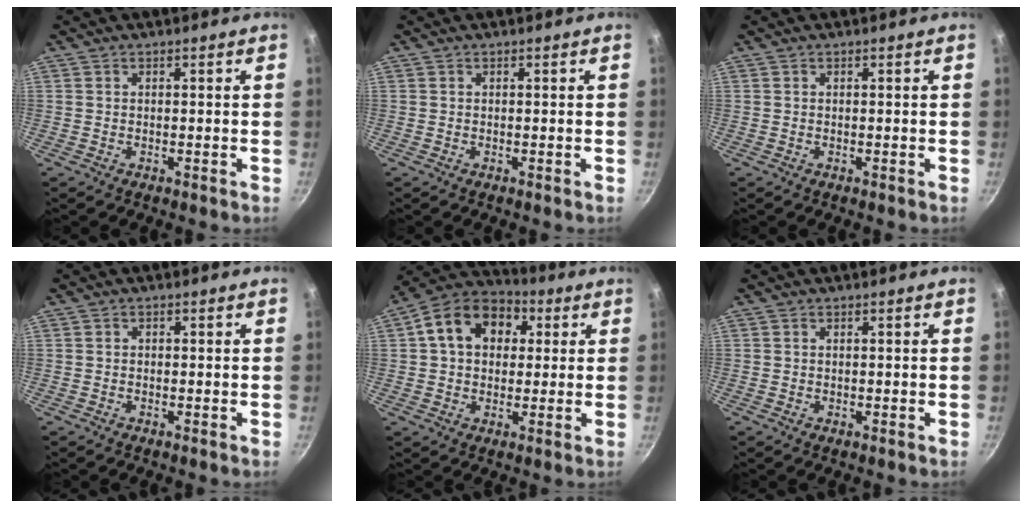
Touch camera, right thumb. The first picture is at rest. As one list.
[{"total": 0.0}, {"total": 0.0}, {"total": 0.7, "force": [-0.1, 0.7, 0.3], "torque": [-0.003, 0.004, -0.002]}, {"total": 14.6, "force": [3.6, 10.9, 8.9], "torque": [-0.122, 0.026, 0.041]}, {"total": 0.0}]